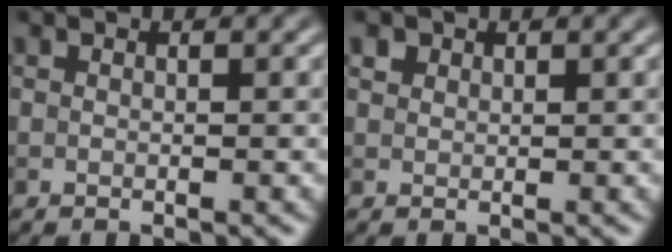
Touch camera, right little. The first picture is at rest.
{"total": 1.1, "force": [0.7, 0.8, 0.2], "torque": [-0.003, 0.002, 0.011]}